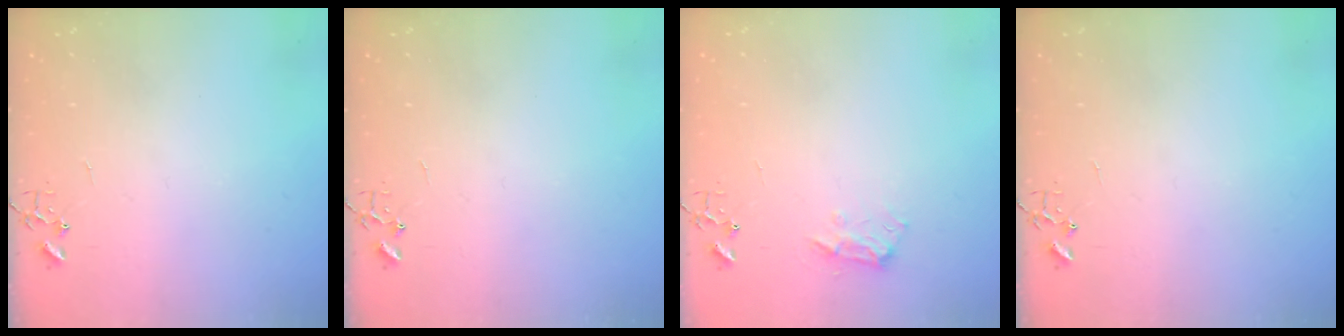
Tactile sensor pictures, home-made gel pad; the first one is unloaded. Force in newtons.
{"total": 0.0}
{"total": 9.0, "press": 8.9, "slide": 1.1}
{"total": 0.0}